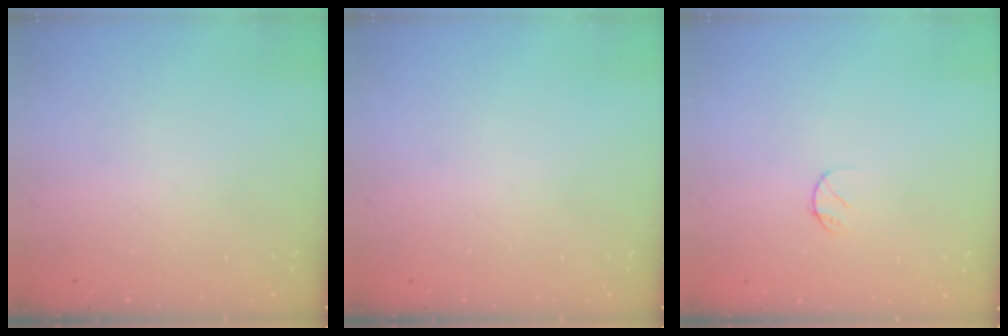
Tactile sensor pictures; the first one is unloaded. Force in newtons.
{"total": 0.0}
{"total": 4.0, "press": 4.0, "slide": 0.4}